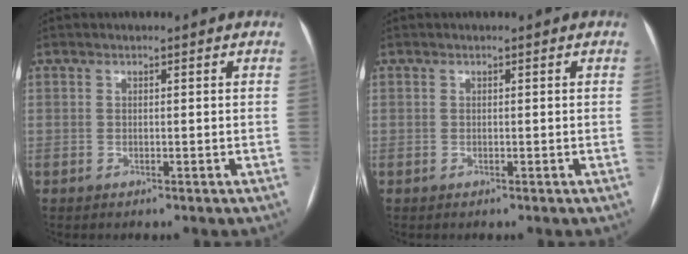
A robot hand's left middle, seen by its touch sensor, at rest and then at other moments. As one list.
[{"total": 0.0}]